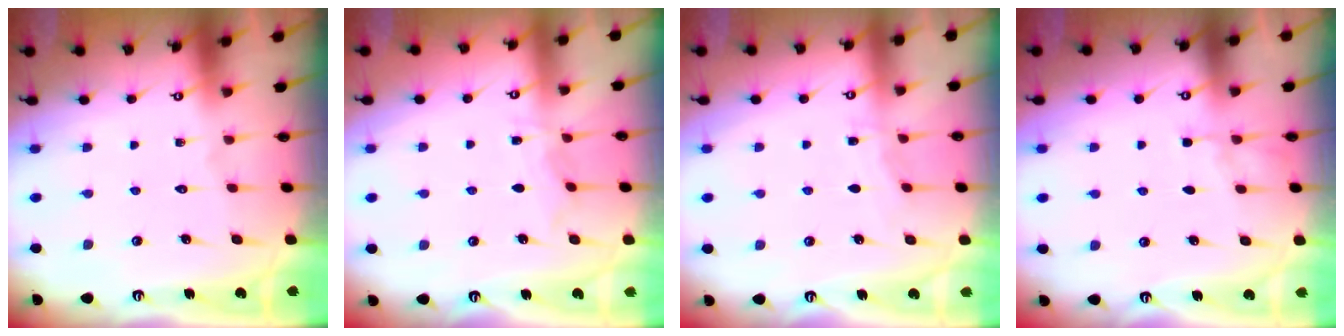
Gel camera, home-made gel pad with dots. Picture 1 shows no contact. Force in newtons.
{"total": 4.8, "press": 4.8, "slide": 0.1}
{"total": 4.0, "press": 3.9, "slide": 0.6}
{"total": 3.6, "press": 3.6, "slide": 0.5}